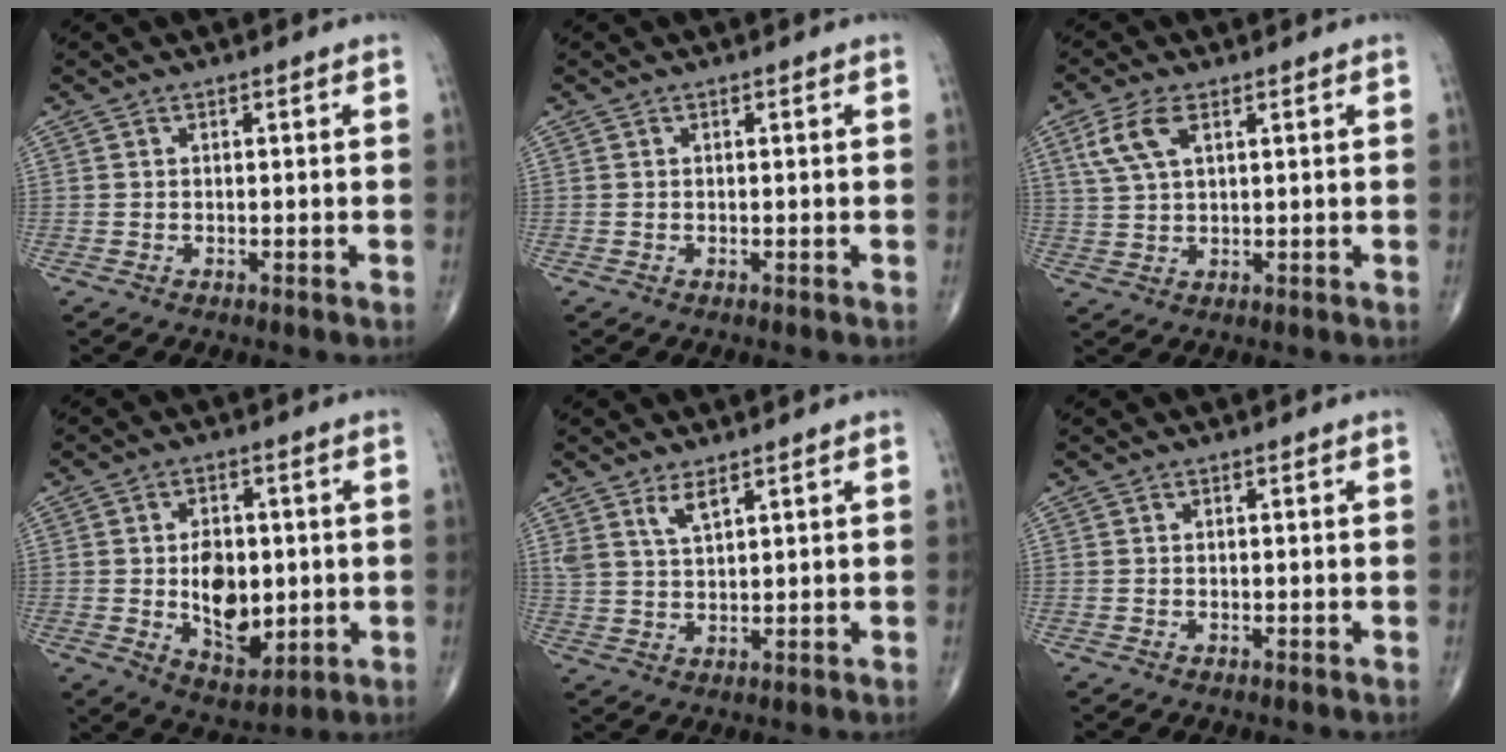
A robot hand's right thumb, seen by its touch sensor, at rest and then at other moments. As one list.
[{"total": 0.0}, {"total": 6.3, "force": [2.8, 2.9, 4.9], "torque": [-0.111, 0.002, 0.060]}, {"total": 11.6, "force": [-0.5, 7.3, 8.9], "torque": [-0.107, -0.008, 0.007]}, {"total": 4.0, "force": [2.7, 1.2, 2.7], "torque": [-0.052, -0.018, 0.058]}, {"total": 0.0}]